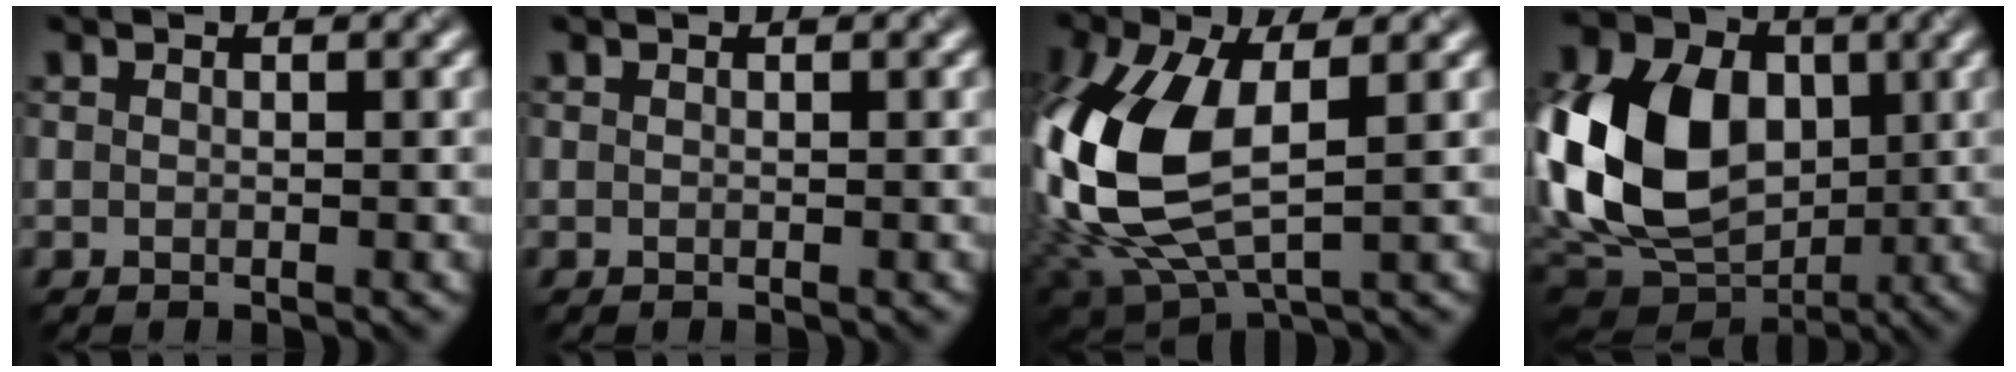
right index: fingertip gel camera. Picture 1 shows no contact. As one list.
[{"total": 0.0}, {"total": 12.1, "force": [0.7, 6.8, 10.0], "torque": [-0.257, -0.004, 0.016]}, {"total": 14.2, "force": [1.0, 10.5, 9.5], "torque": [-0.226, 0.012, -0.004]}]